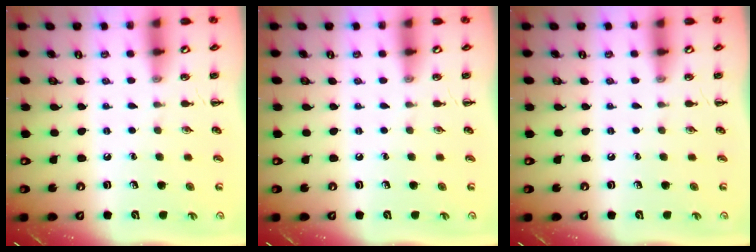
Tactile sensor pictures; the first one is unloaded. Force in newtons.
{"total": 0.0}
{"total": 0.0}